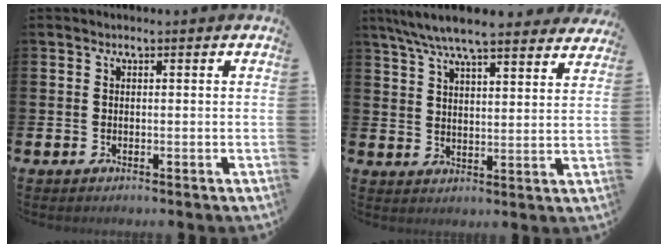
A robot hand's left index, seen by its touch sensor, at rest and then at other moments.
{"total": 8.1, "force": [7.5, 1.1, 2.8], "torque": [-0.074, -0.036, 0.134]}